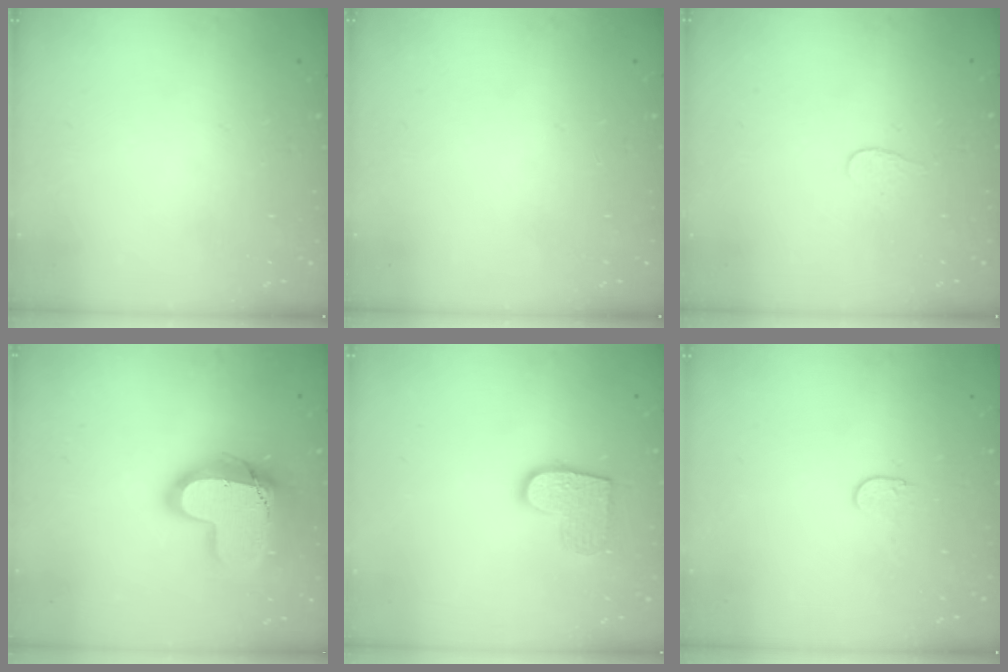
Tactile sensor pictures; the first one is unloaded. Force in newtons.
{"total": 0.0}
{"total": 2.7, "press": 2.7, "slide": 0.3}
{"total": 23.1, "press": 23.0, "slide": 1.7}
{"total": 10.5, "press": 10.5, "slide": 0.6}
{"total": 3.8, "press": 3.8, "slide": 0.4}